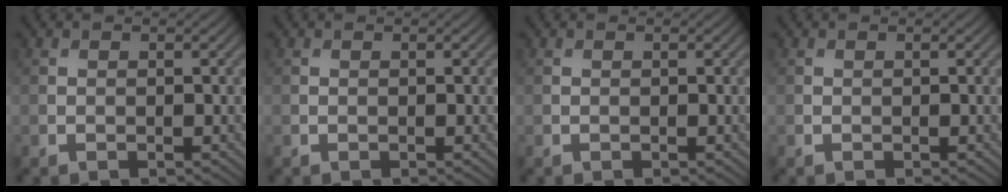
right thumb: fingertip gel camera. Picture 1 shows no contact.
{"total": 0.0}
{"total": 0.0}
{"total": 0.0}